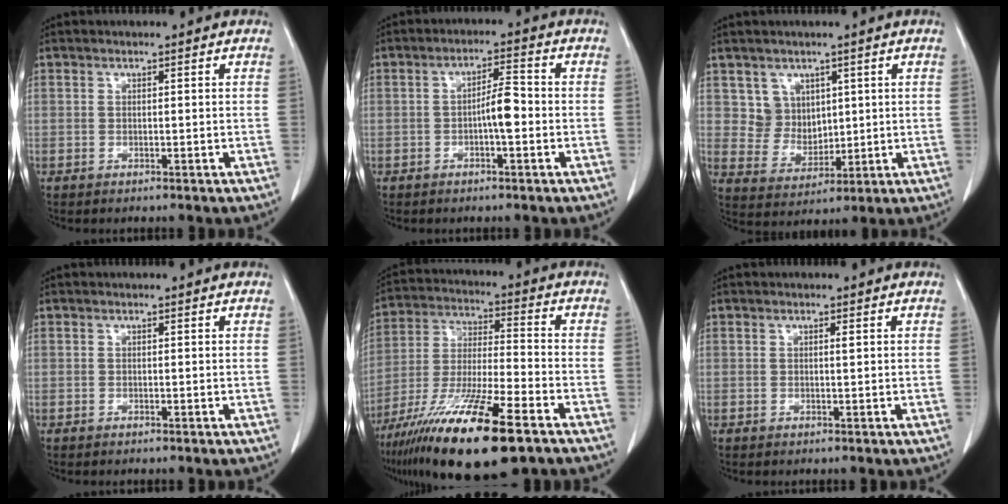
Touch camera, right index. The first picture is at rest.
{"total": 4.3, "force": [-0.8, 0.7, 4.1], "torque": [-0.064, 0.012, -0.010]}
{"total": 5.4, "force": [2.5, 4.7, 1.0], "torque": [-0.019, 0.004, 0.056]}
{"total": 0.0}
{"total": 19.8, "force": [-12.1, 2.4, 15.4], "torque": [-0.286, -0.048, -0.217]}
{"total": 0.5, "force": [0.3, 0.0, 0.4], "torque": [-0.002, 0.001, 0.007]}